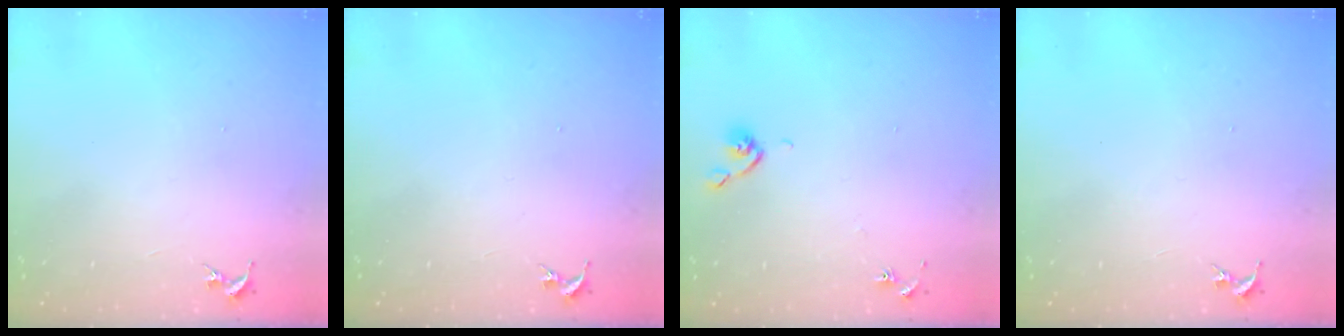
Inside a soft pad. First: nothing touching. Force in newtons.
{"total": 0.0}
{"total": 5.9, "press": 5.8, "slide": 0.8}
{"total": 0.0}